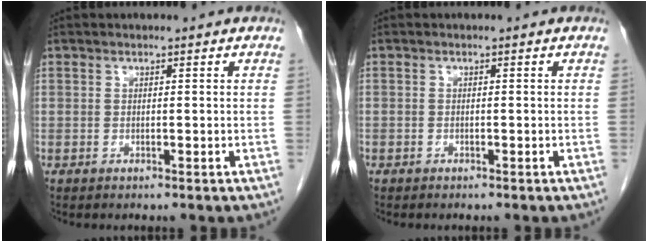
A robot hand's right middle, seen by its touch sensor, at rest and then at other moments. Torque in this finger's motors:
{"motor_torque": [1.02, -1.12, 0.02, -0.21]}